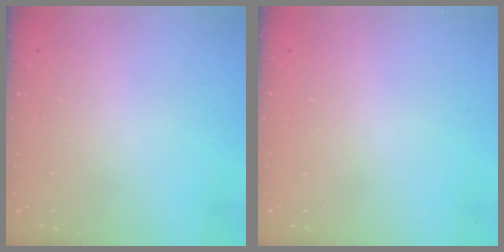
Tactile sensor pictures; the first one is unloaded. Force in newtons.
{"total": 0.8, "press": 0.8, "slide": 0.1}